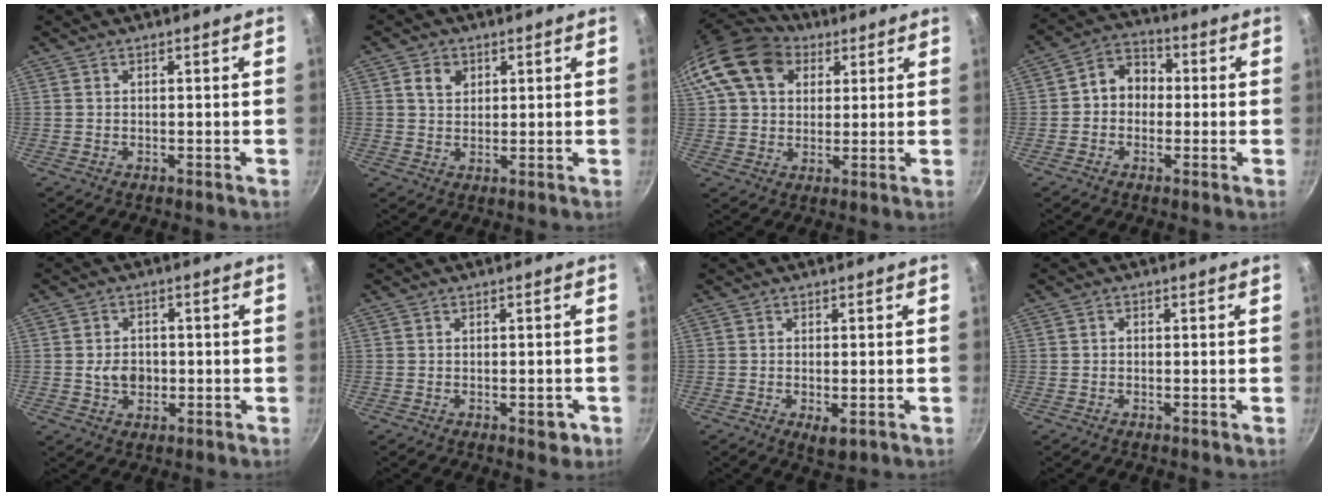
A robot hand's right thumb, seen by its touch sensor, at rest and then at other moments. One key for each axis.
{"total": 4.0, "fx": 1.4, "fy": 3.2, "fz": 1.9, "tx": -0.017, "ty": 0.001, "tz": 0.025}
{"total": 16.6, "fx": 6.6, "fy": 12.2, "fz": 9.1, "tx": -0.165, "ty": 0.015, "tz": 0.106}
{"total": 7.4, "fx": -0.1, "fy": 6.1, "fz": 4.1, "tx": -0.030, "ty": 0.024, "tz": -0.021}
{"total": 4.8, "fx": -0.5, "fy": 3.8, "fz": 3.0, "tx": -0.033, "ty": 0.004, "tz": -0.009}
{"total": 2.8, "fx": -1.1, "fy": 1.5, "fz": 2.1, "tx": -0.015, "ty": 0.009, "tz": -0.009}
{"total": 3.3, "fx": -1.1, "fy": 1.4, "fz": 2.8, "tx": -0.044, "ty": -0.008, "tz": -0.011}
{"total": 0.7, "fx": -0.1, "fy": 0.6, "fz": 0.3, "tx": -0.005, "ty": 0.005, "tz": -0.001}